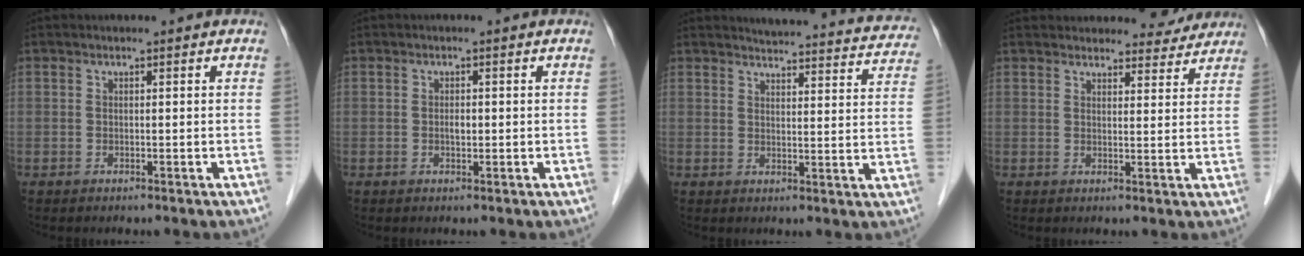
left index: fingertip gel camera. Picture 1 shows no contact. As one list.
[{"total": 1.1, "force": [-0.1, 0.6, 1.0], "torque": [-0.019, 0.001, -0.002]}, {"total": 20.9, "force": [19.9, 3.2, 5.2], "torque": [-0.057, -0.044, 0.218]}, {"total": 8.1, "force": [7.7, 2.2, 0.8], "torque": [0.016, 0.008, 0.077]}]